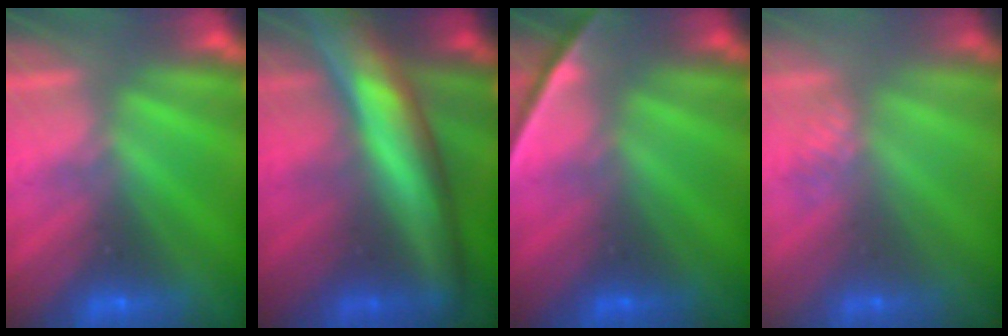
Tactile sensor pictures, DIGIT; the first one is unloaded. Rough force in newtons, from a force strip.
{"total": 9.3}
{"total": 2.1}
{"total": 2.7}